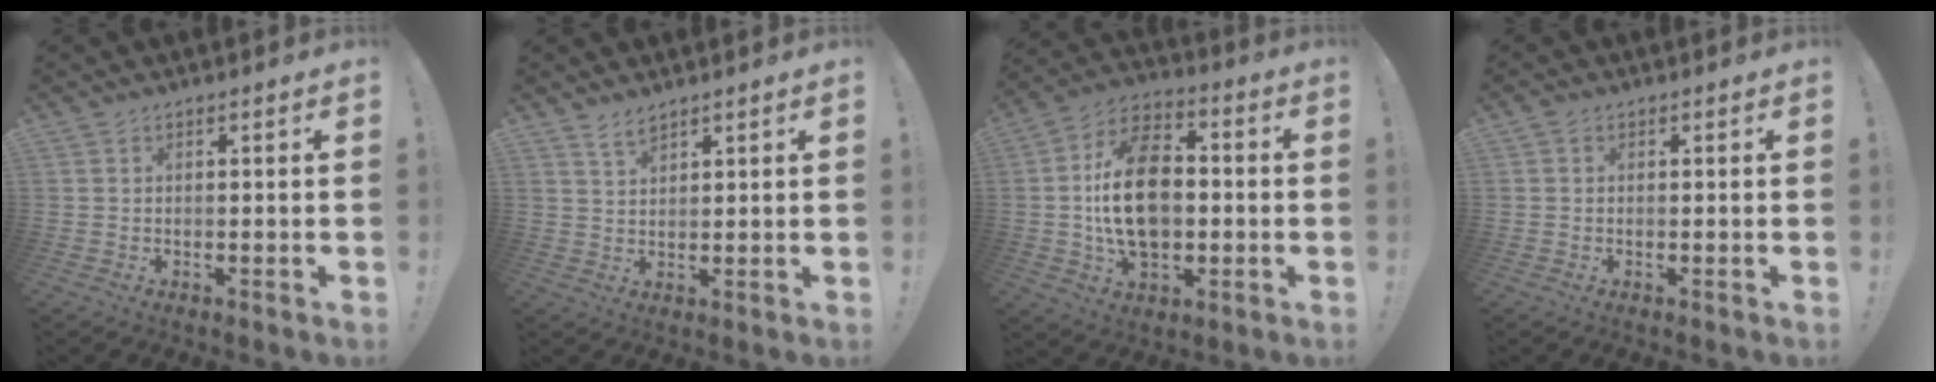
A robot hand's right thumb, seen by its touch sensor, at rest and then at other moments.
{"total": 3.0, "force": [2.6, 0.8, 1.3], "torque": [-0.020, -0.017, 0.047]}
{"total": 20.0, "force": [-0.9, 13.4, 14.8], "torque": [-0.243, 0.013, -0.014]}
{"total": 0.5, "force": [0.0, 0.5, 0.1], "torque": [0.005, -0.002, -0.001]}